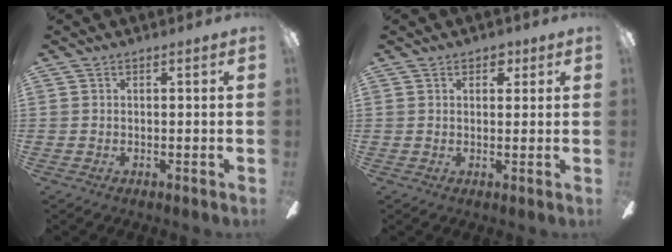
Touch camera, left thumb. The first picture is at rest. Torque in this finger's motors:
{"motor_torque": [-0.28, -0.23, -0.30, -0.11, 0.01]}